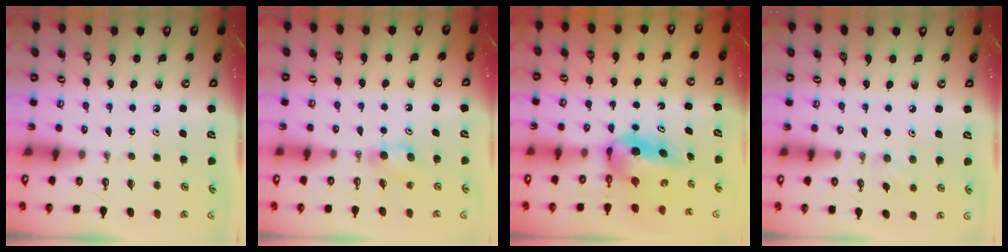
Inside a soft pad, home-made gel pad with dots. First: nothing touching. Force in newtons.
{"total": 4.4, "press": 4.4, "slide": 0.7}
{"total": 5.3, "press": 4.9, "slide": 2.0}
{"total": 5.8, "press": 5.7, "slide": 0.8}